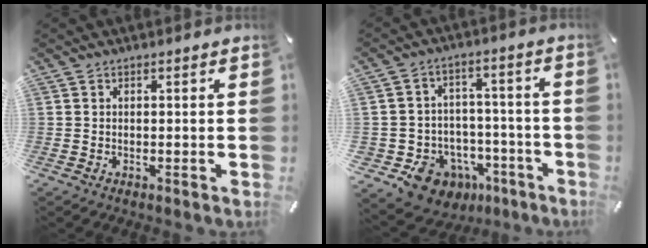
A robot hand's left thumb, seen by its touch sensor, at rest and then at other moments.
{"total": 11.7, "force": [-6.7, 9.0, 3.4], "torque": [-0.049, 0.037, -0.107]}